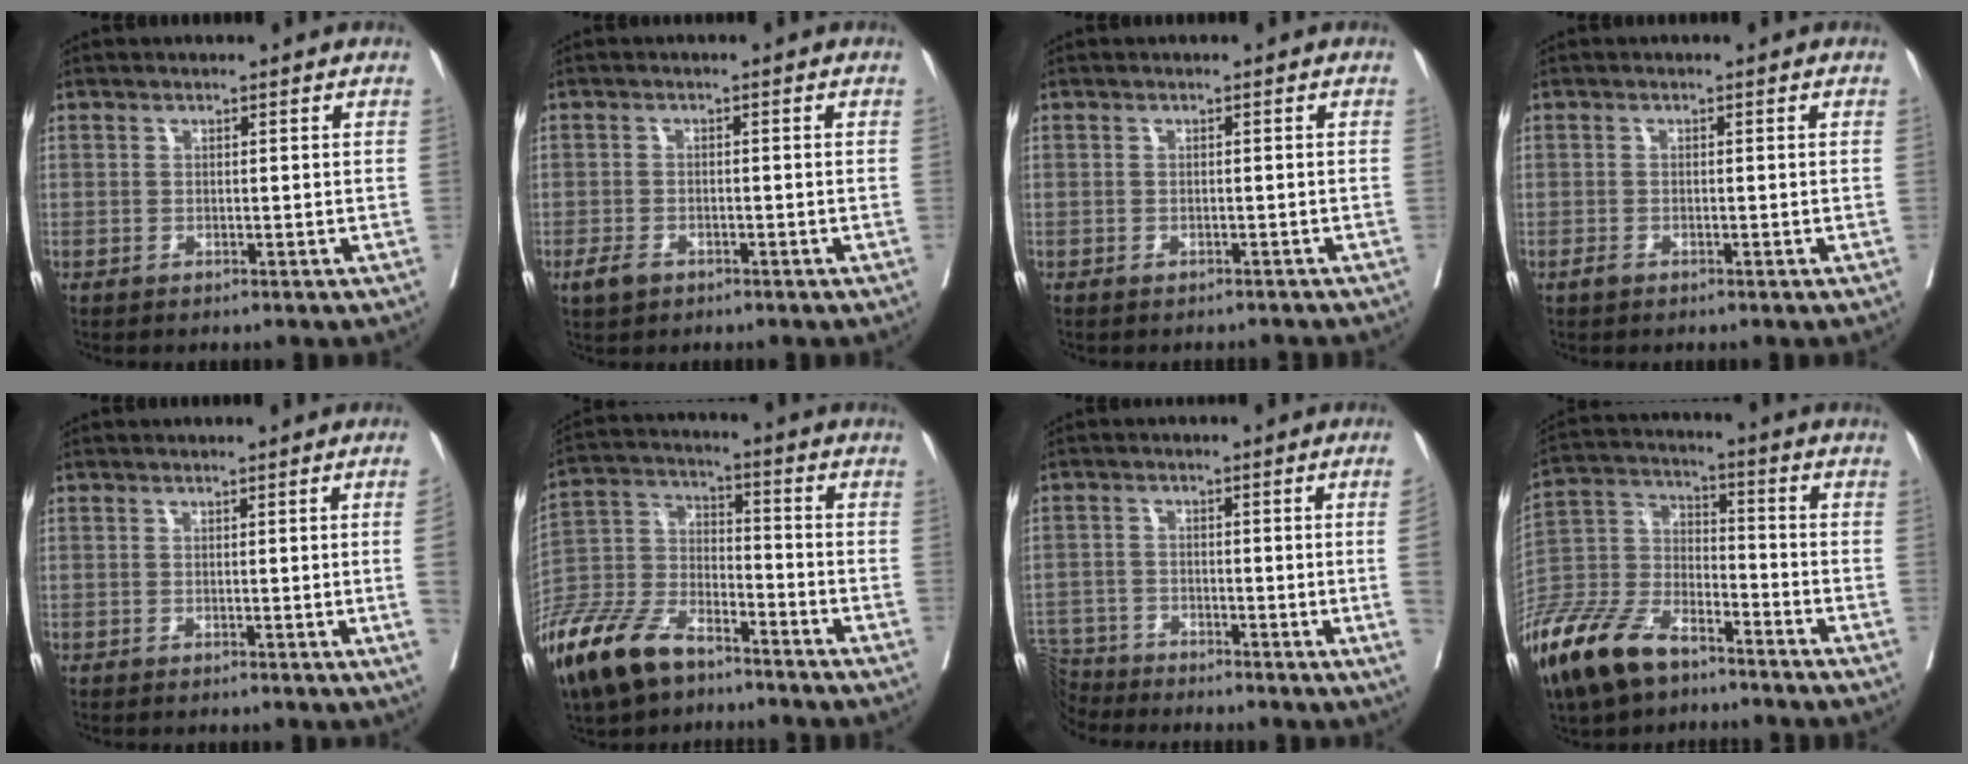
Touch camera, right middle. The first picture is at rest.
{"total": 2.8, "force": [-1.6, 1.7, 1.6], "torque": [-0.026, -0.004, -0.026]}
{"total": 2.3, "force": [-2.0, 0.9, 0.4], "torque": [-0.002, -0.003, -0.029]}
{"total": 0.9, "force": [-0.6, 0.5, 0.5], "torque": [-0.007, -0.004, -0.013]}
{"total": 4.5, "force": [-0.4, -1.5, 4.2], "torque": [-0.060, -0.009, -0.001]}
{"total": 16.9, "force": [-12.2, 6.7, 9.5], "torque": [-0.214, -0.022, -0.238]}
{"total": 7.0, "force": [-5.2, -0.6, 4.7], "torque": [-0.086, 0.016, -0.089]}
{"total": 18.6, "force": [-13.4, 7.4, 10.5], "torque": [-0.248, -0.026, -0.261]}